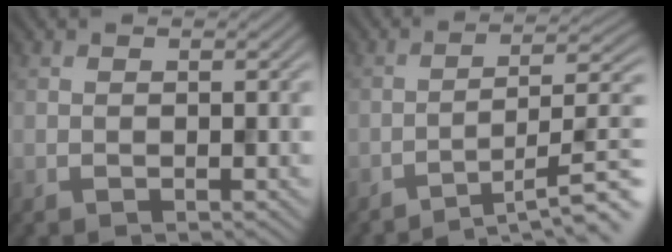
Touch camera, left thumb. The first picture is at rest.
{"total": 9.5, "force": [-6.8, 1.4, 6.5], "torque": [-0.092, 0.015, -0.094]}